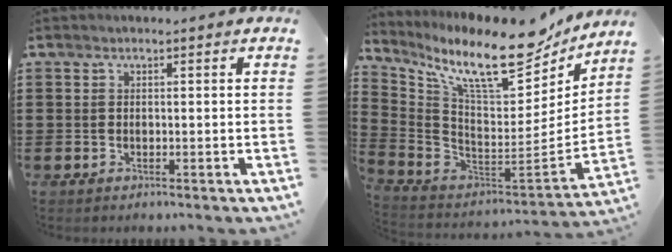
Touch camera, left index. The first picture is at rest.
{"total": 14.8, "force": [10.7, 3.3, 9.7], "torque": [-0.199, -0.075, 0.177]}